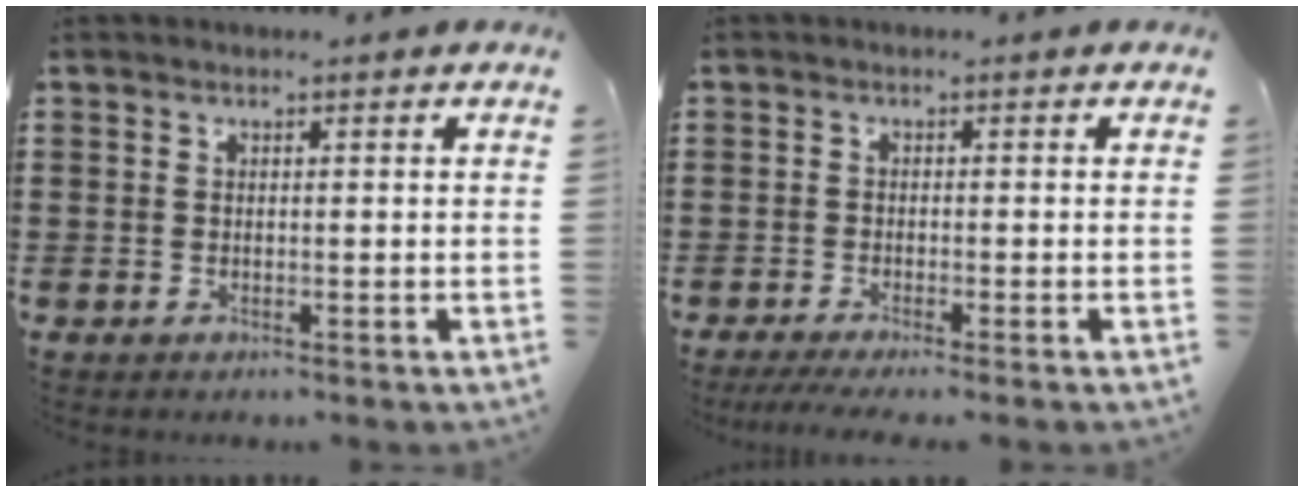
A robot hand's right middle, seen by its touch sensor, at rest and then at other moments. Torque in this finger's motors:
{"motor_torque": [1.19, -0.15, 0.13, 0.03]}